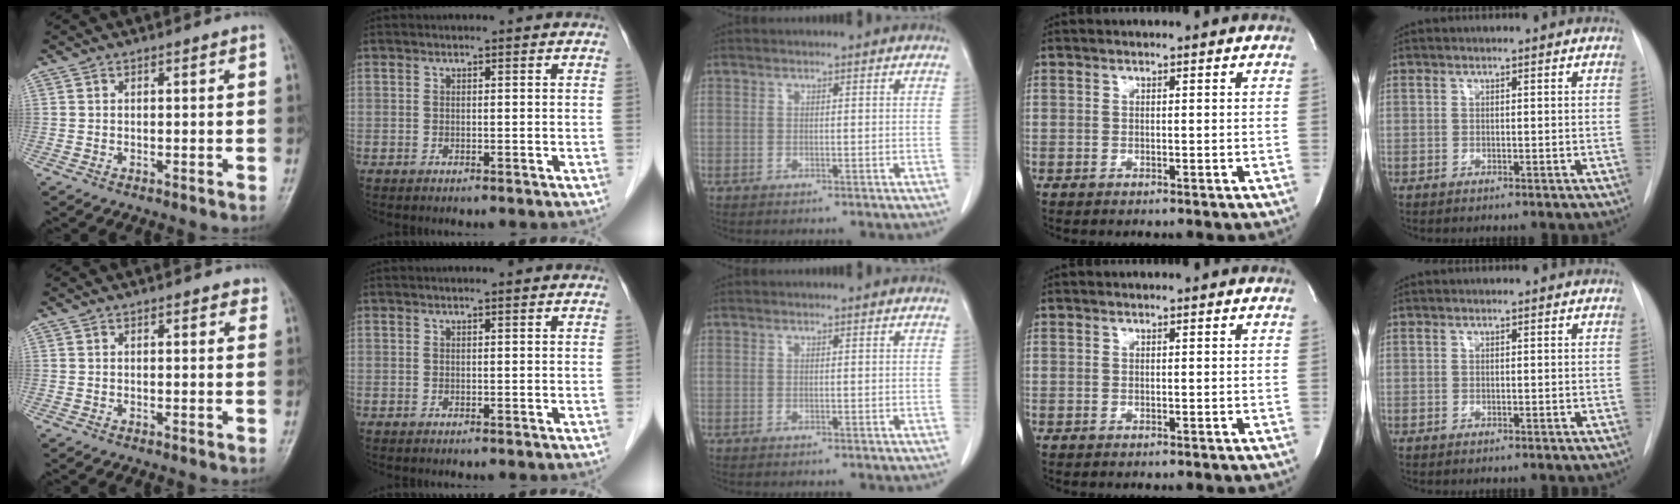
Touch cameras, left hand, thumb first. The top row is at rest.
{"thumb": {"total": 1.7, "force": [1.1, 0.9, 0.9], "torque": [0.003, -0.003, 0.008]}, "index": {"total": 0.6, "force": [0.5, -0.1, 0.4], "torque": [-0.010, 0.002, 0.012]}}